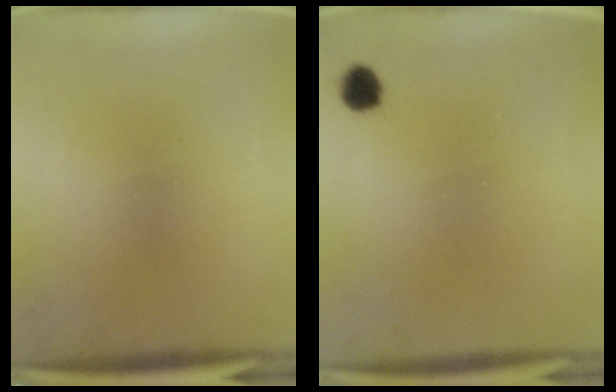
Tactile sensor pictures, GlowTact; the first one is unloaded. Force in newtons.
{"total": 2.4}